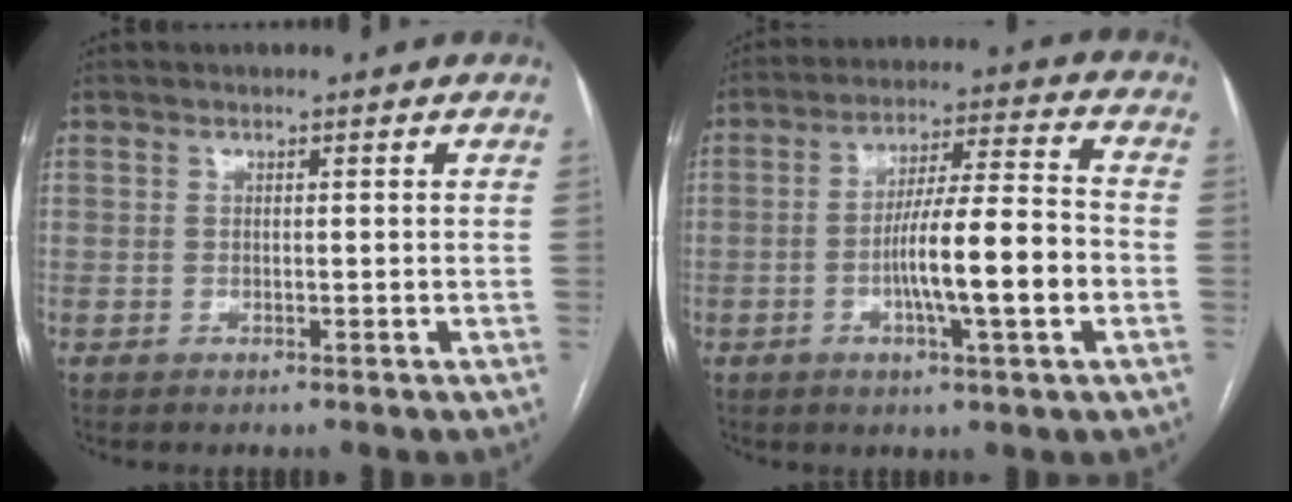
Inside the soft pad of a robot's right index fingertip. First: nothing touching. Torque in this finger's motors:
{"motor_torque": [1.87, -0.28, 0.93, 0.21]}